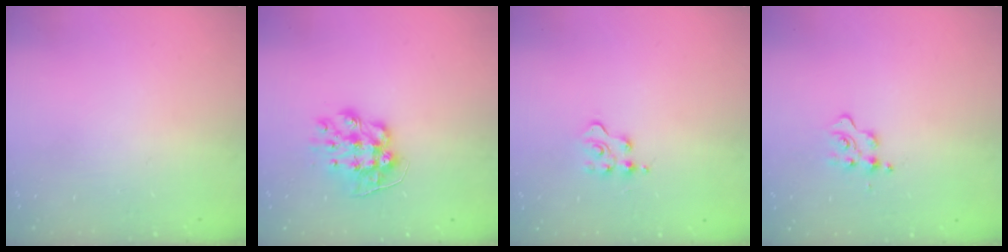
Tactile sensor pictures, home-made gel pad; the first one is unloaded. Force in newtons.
{"total": 11.3, "press": 11.2, "slide": 0.8}
{"total": 4.6, "press": 4.6, "slide": 0.6}
{"total": 6.5, "press": 6.5, "slide": 0.6}